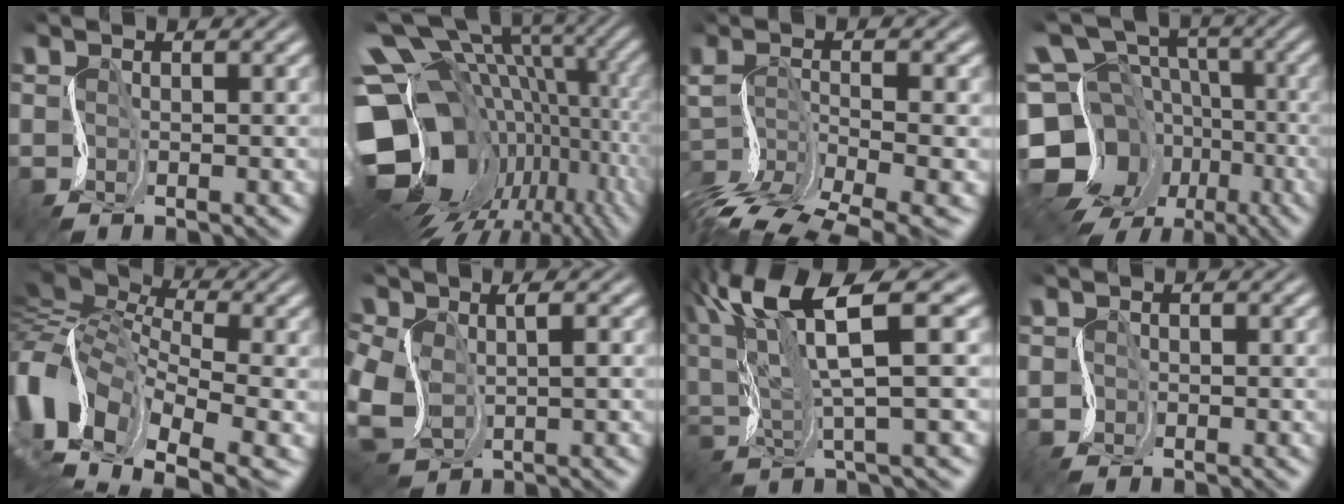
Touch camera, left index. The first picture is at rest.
{"total": 20.7, "force": [-2.2, 15.0, 14.1], "torque": [-0.258, 0.009, -0.036]}
{"total": 7.9, "force": [-4.2, 2.3, 6.3], "torque": [-0.113, -0.002, -0.077]}
{"total": 14.3, "force": [-5.1, 11.8, 6.3], "torque": [-0.152, 0.005, -0.084]}
{"total": 14.1, "force": [-3.3, 8.9, 10.4], "torque": [-0.247, 0.001, -0.043]}
{"total": 6.8, "force": [-0.1, 5.0, 4.5], "torque": [-0.120, -0.007, 0.015]}
{"total": 11.1, "force": [5.0, 1.8, 9.8], "torque": [-0.183, 0.024, 0.089]}
{"total": 0.6, "force": [-0.3, 0.5, -0.1], "torque": [0.003, 0.000, -0.010]}